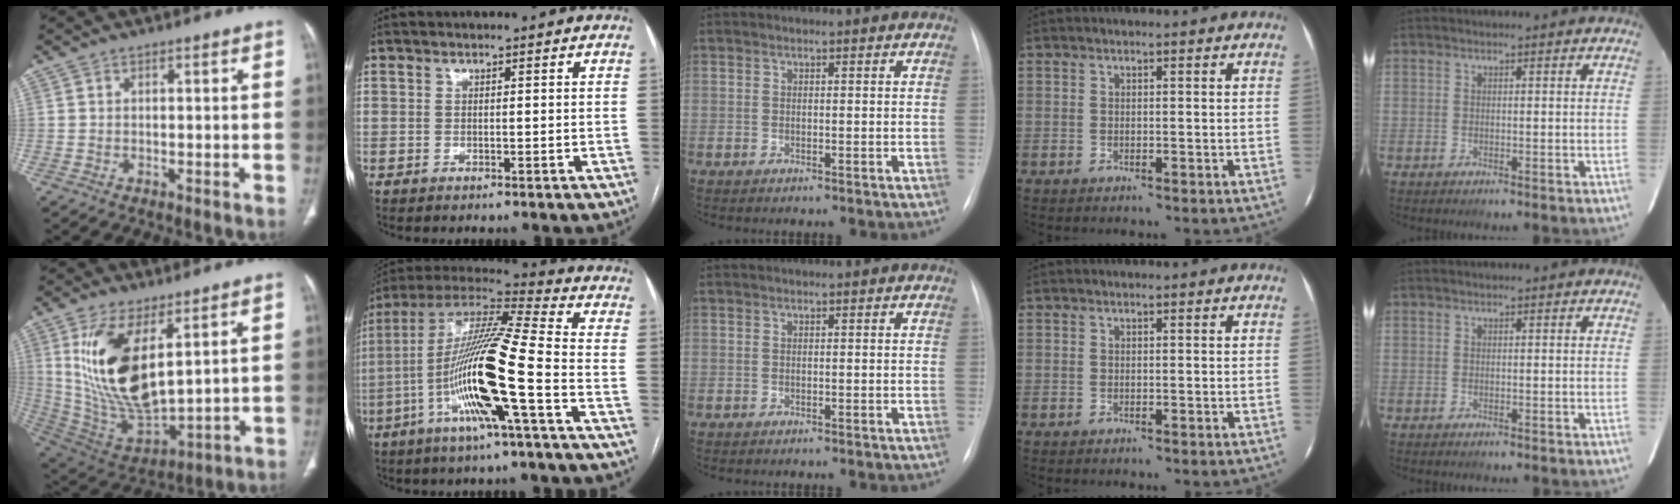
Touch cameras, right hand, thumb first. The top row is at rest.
{"thumb": {"total": 18.8, "force": [6.2, 8.3, 15.7], "torque": [-0.294, -0.030, 0.141]}, "index": {"total": 18.8, "force": [-5.6, 0.0, 17.9], "torque": [-0.356, -0.006, -0.114]}}